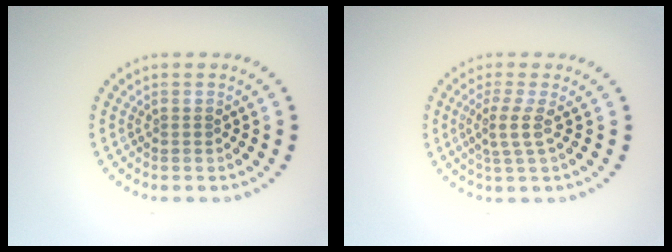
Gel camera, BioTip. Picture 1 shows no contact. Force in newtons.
{"total": 2.1, "press": 1.5, "slide": 1.4}